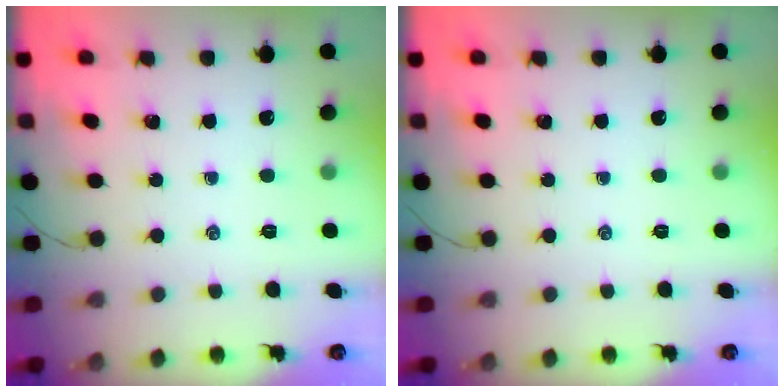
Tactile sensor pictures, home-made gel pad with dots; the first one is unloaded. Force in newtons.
{"total": 0.0}